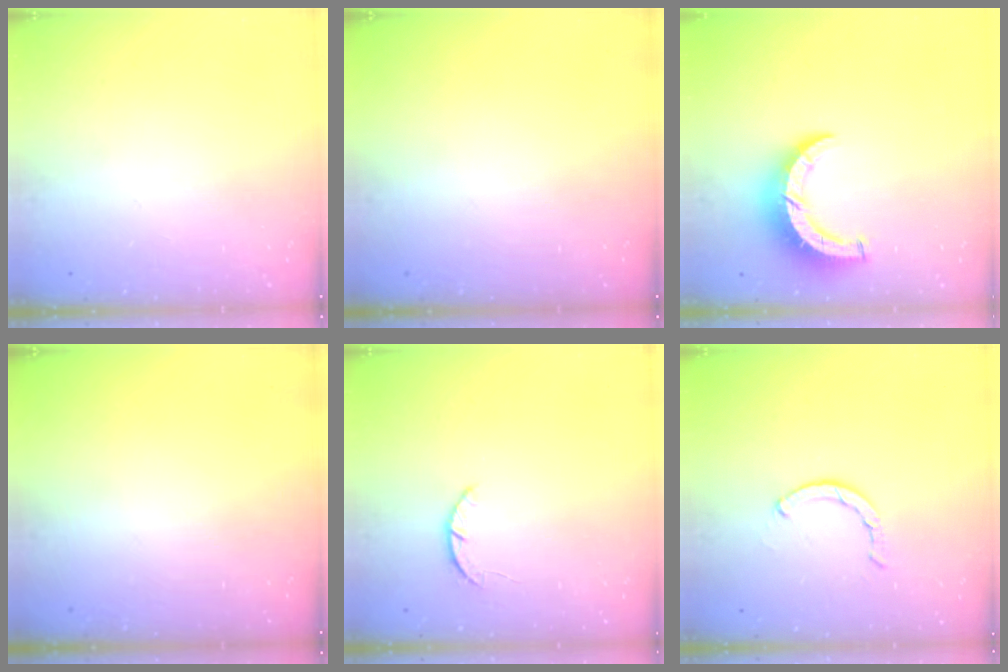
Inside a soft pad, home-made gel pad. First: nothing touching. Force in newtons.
{"total": 0.0}
{"total": 8.4, "press": 8.4, "slide": 0.7}
{"total": 0.0}
{"total": 2.5, "press": 2.5, "slide": 0.5}
{"total": 2.1, "press": 2.1, "slide": 0.2}